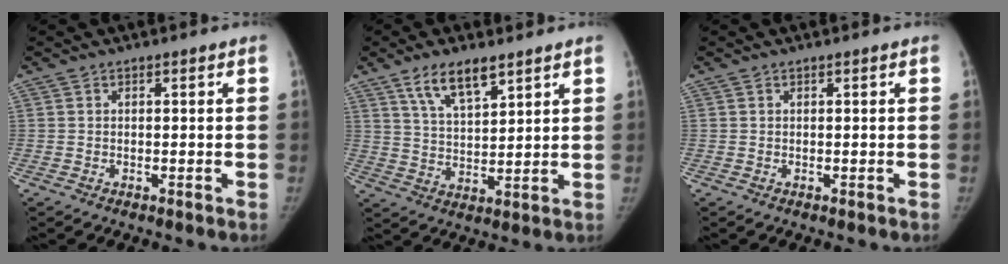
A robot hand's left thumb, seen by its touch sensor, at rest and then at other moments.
{"total": 9.0, "force": [5.9, 3.3, 5.9], "torque": [-0.093, -0.031, 0.115]}
{"total": 0.0}